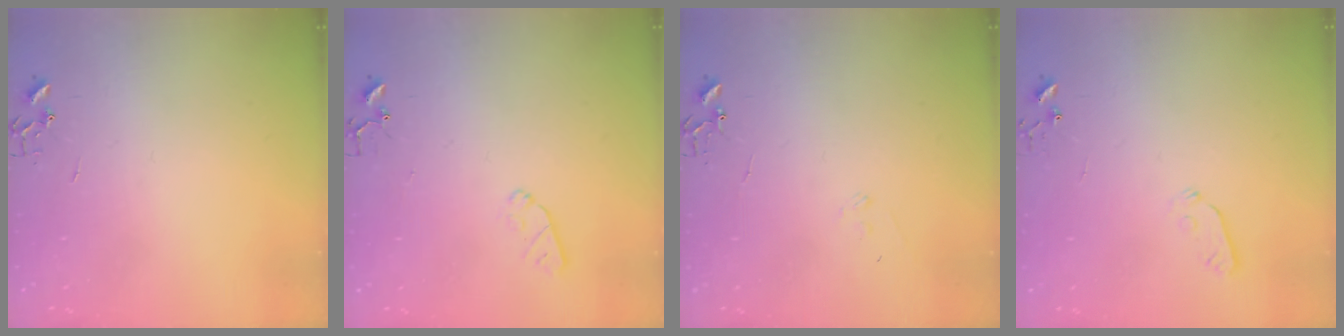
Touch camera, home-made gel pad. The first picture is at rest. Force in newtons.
{"total": 5.2, "press": 5.1, "slide": 0.7}
{"total": 7.1, "press": 7.1, "slide": 0.7}
{"total": 3.9, "press": 3.8, "slide": 0.8}